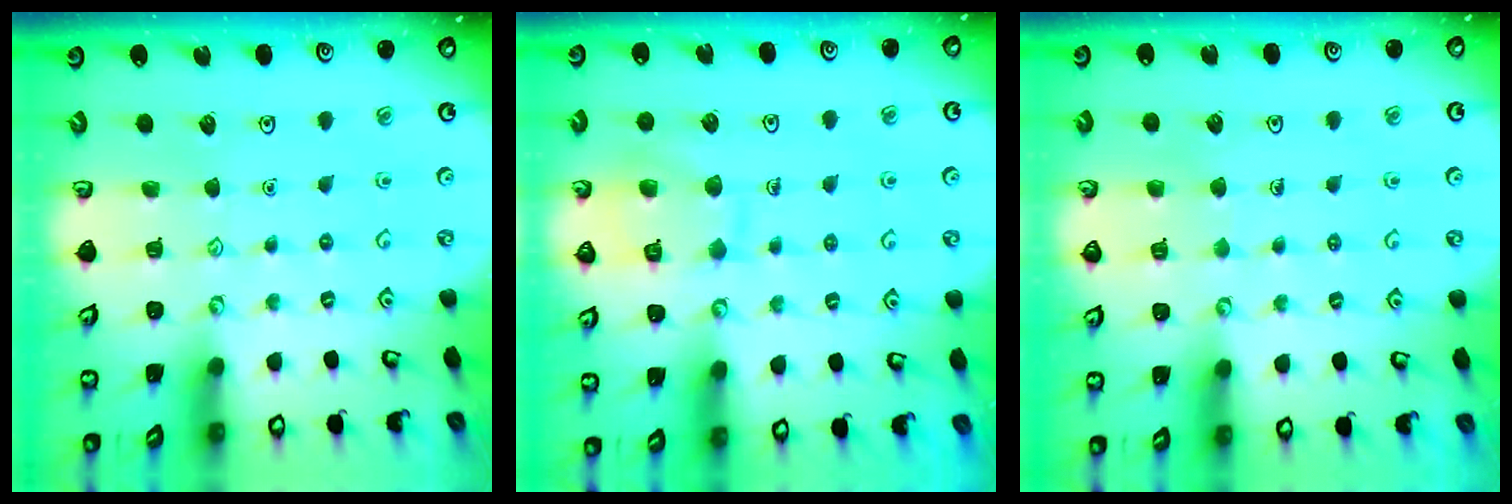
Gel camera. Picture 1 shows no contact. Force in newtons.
{"total": 10.6, "press": 10.6, "slide": 0.9}
{"total": 4.9, "press": 4.9, "slide": 0.4}